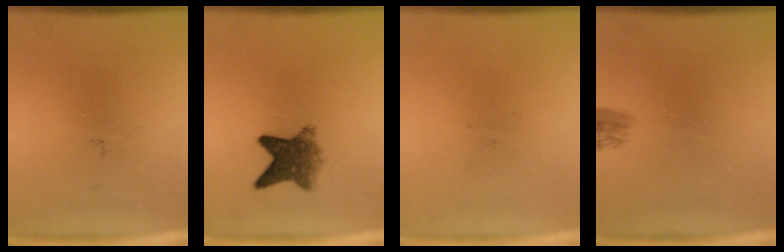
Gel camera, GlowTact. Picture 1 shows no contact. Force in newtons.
{"total": 6.1}
{"total": 0.0}
{"total": 1.6}